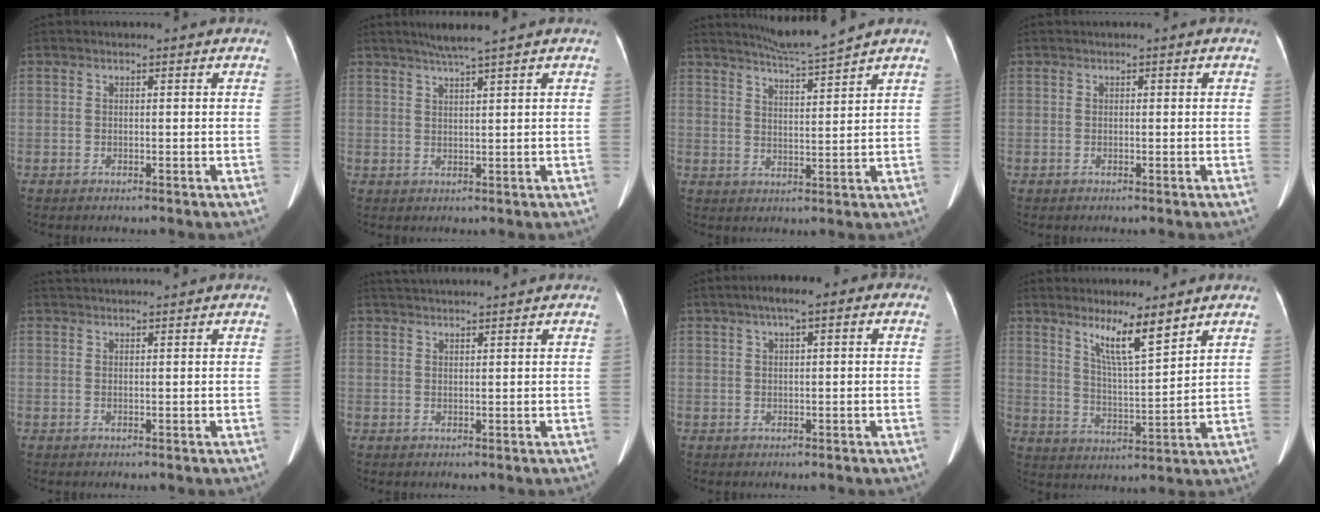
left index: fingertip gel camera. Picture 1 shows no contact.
{"total": 4.4, "force": [3.5, -0.9, 2.5], "torque": [-0.043, 0.007, 0.063]}
{"total": 6.4, "force": [5.9, -1.6, 1.9], "torque": [-0.041, -0.011, 0.106]}
{"total": 0.0}
{"total": 4.7, "force": [4.5, 0.1, 1.3], "torque": [-0.015, 0.037, 0.065]}
{"total": 7.8, "force": [7.3, -0.1, 2.8], "torque": [-0.044, 0.035, 0.104]}
{"total": 4.9, "force": [2.3, 1.4, 4.2], "torque": [-0.068, 0.025, 0.029]}
{"total": 7.8, "force": [5.6, 0.3, 5.4], "torque": [-0.101, -0.013, 0.102]}